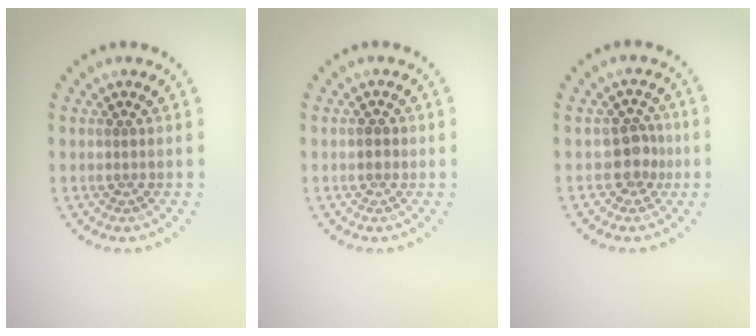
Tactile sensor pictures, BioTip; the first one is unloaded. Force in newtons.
{"total": 1.2, "press": 1.2, "slide": 0.2}
{"total": 2.2, "press": 1.8, "slide": 1.2}